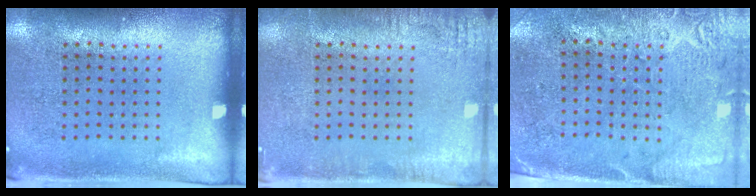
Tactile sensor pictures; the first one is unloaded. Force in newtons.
{"total": 1.8, "press": 1.8, "slide": 0.1}
{"total": 2.8, "press": 2.4, "slide": 1.4}